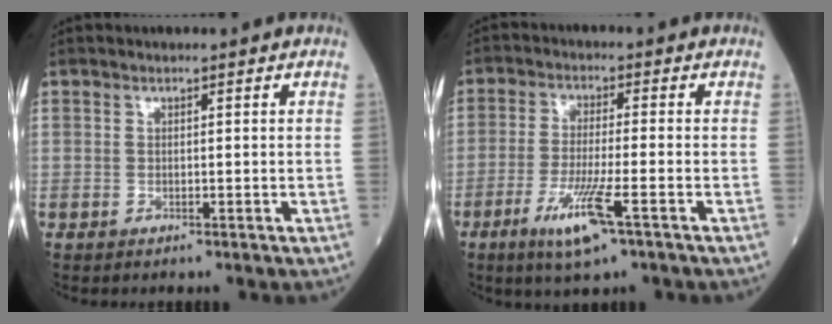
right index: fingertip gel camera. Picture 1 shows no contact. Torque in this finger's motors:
{"motor_torque": [0.23, -0.26, 0.09, 0.04]}